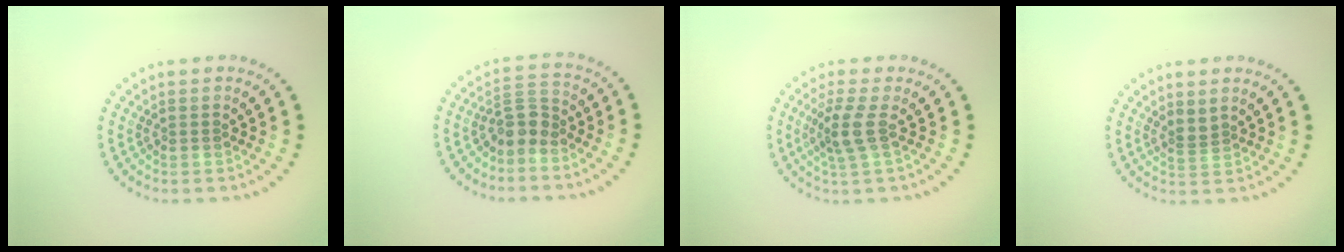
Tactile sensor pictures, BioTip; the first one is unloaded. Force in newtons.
{"total": 2.8, "press": 2.2, "slide": 1.7}
{"total": 2.5, "press": 1.9, "slide": 1.7}
{"total": 1.1, "press": 0.6, "slide": 0.9}